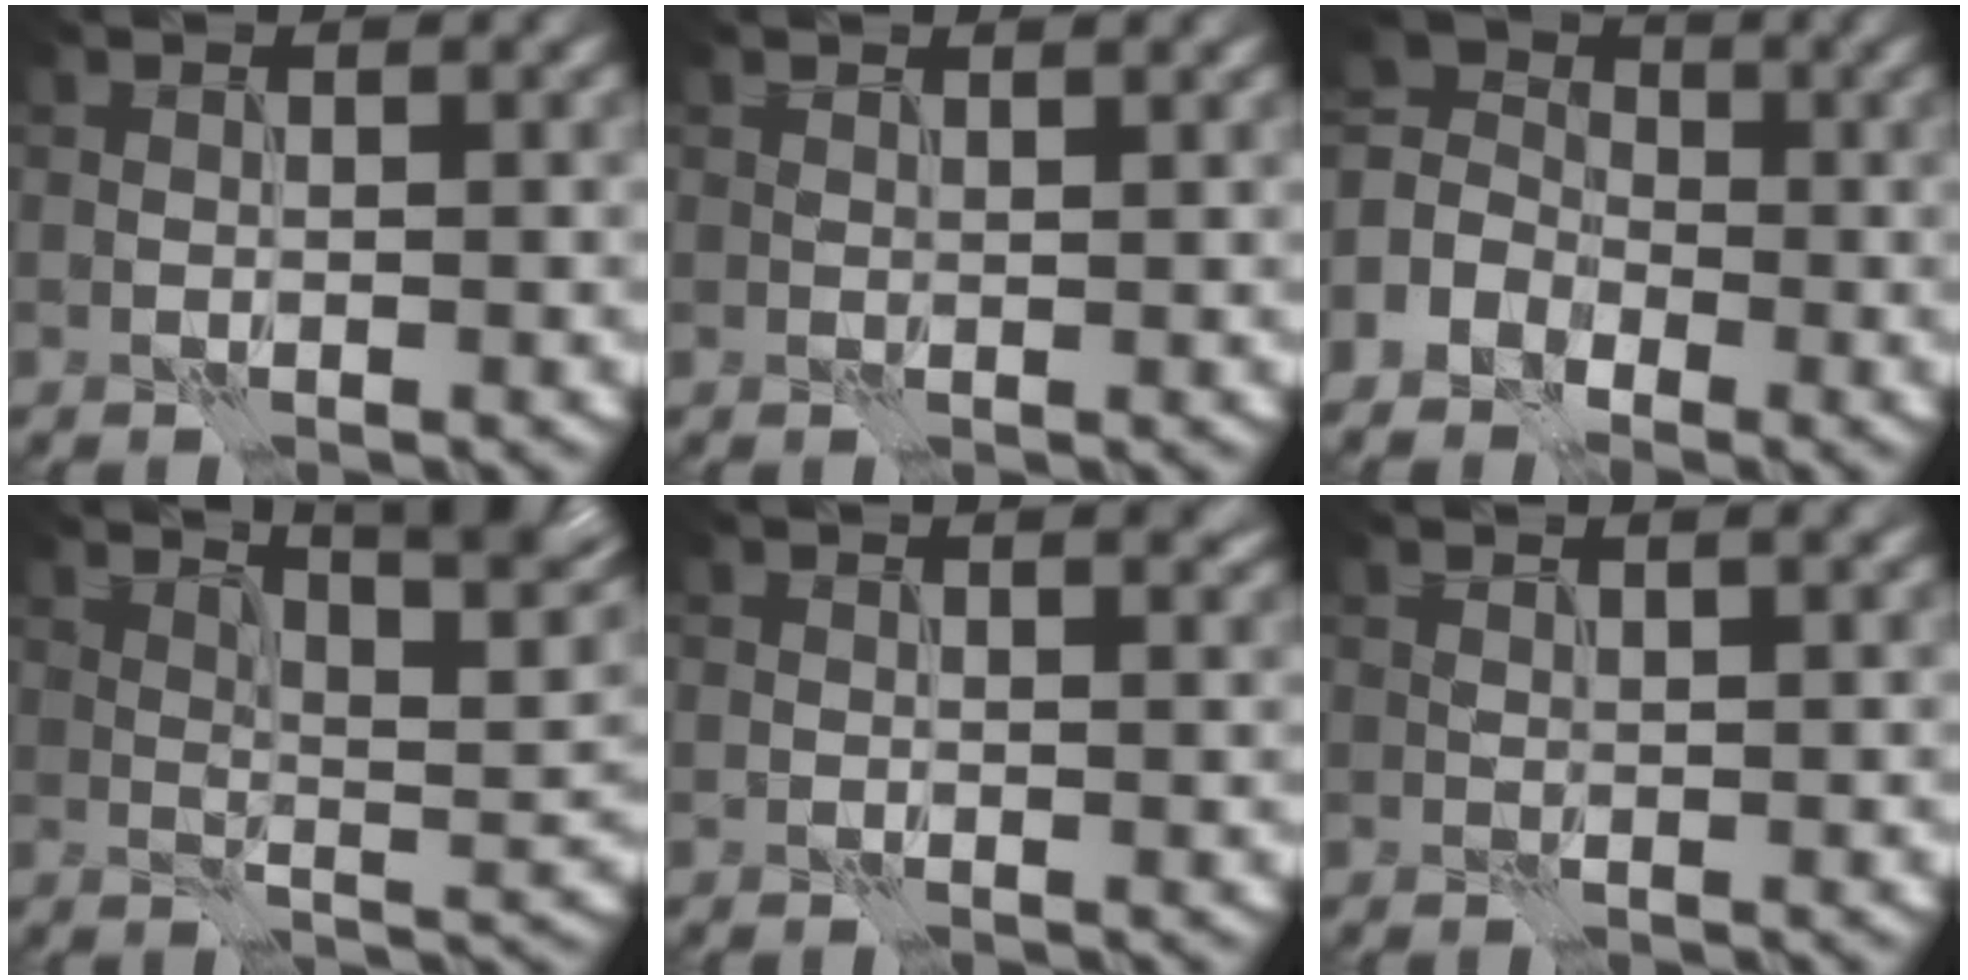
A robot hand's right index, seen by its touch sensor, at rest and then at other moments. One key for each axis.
{"total": 1.2, "fx": 0.9, "fy": 0.5, "fz": 0.7, "tx": -0.004, "ty": 0.002, "tz": 0.007}
{"total": 4.7, "fx": -2.9, "fy": 3.4, "fz": 1.5, "tx": -0.042, "ty": -0.001, "tz": -0.061}
{"total": 10.3, "fx": 6.5, "fy": 2.7, "fz": 7.4, "tx": -0.091, "ty": 0.017, "tz": 0.080}
{"total": 2.9, "fx": 1.9, "fy": 1.3, "fz": 1.8, "tx": -0.008, "ty": 0.012, "tz": 0.010}
{"total": 2.4, "fx": 1.5, "fy": 0.8, "fz": 1.7, "tx": -0.011, "ty": 0.006, "tz": 0.010}